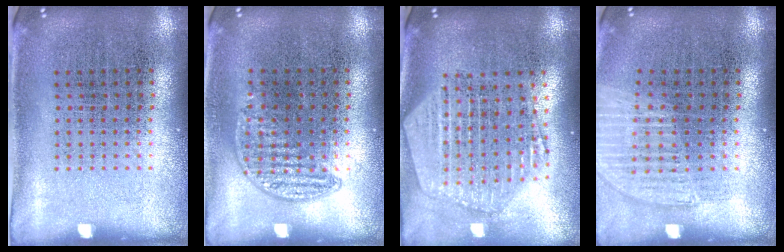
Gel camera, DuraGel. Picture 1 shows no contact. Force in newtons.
{"total": 0.8, "press": 0.6, "slide": 0.5}
{"total": 2.5, "press": 2.1, "slide": 1.3}
{"total": 1.1, "press": 1.0, "slide": 0.3}